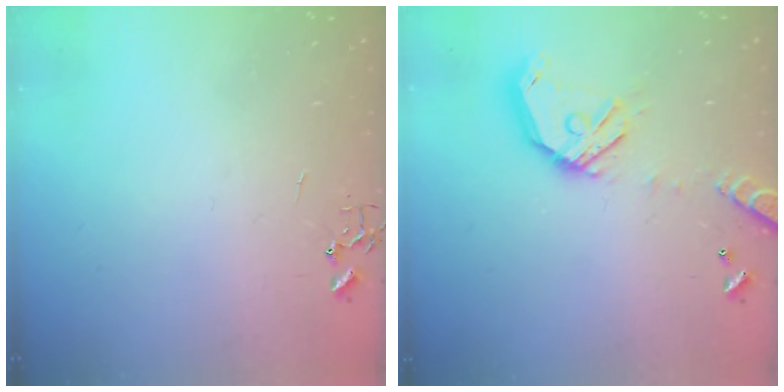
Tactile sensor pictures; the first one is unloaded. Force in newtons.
{"total": 16.2, "press": 16.0, "slide": 2.7}